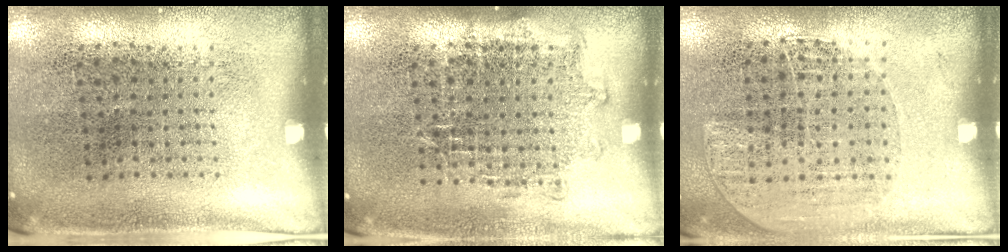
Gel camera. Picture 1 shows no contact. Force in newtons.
{"total": 1.1, "press": 1.0, "slide": 0.5}
{"total": 1.1, "press": 1.1, "slide": 0.4}